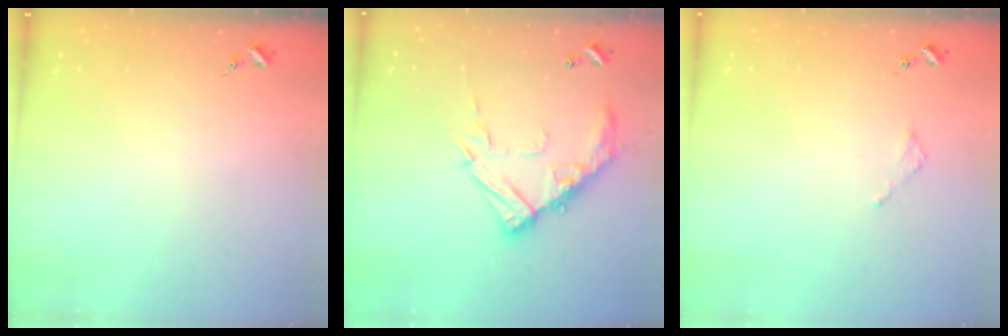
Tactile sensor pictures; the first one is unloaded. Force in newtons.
{"total": 15.6, "press": 15.5, "slide": 1.2}
{"total": 2.1, "press": 2.1, "slide": 0.2}